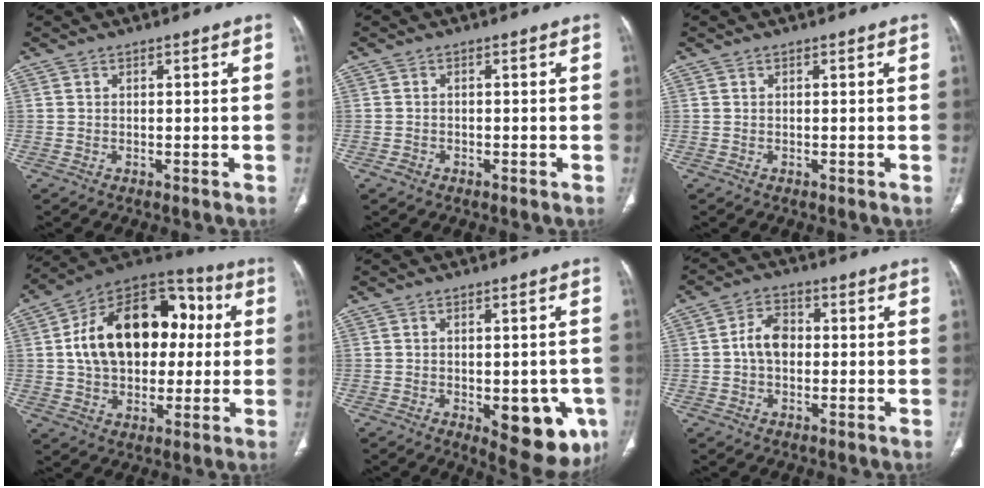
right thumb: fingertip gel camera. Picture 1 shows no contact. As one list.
[{"total": 1.3, "force": [-0.7, 0.9, 0.4], "torque": [-0.007, 0.005, -0.014]}, {"total": 0.0}, {"total": 23.5, "force": [2.7, 15.6, 17.3], "torque": [-0.253, 0.031, 0.043]}, {"total": 13.3, "force": [-4.4, 6.3, 10.9], "torque": [-0.108, -0.001, -0.039]}, {"total": 5.9, "force": [-0.2, 4.2, 4.1], "torque": [-0.061, 0.016, -0.011]}]